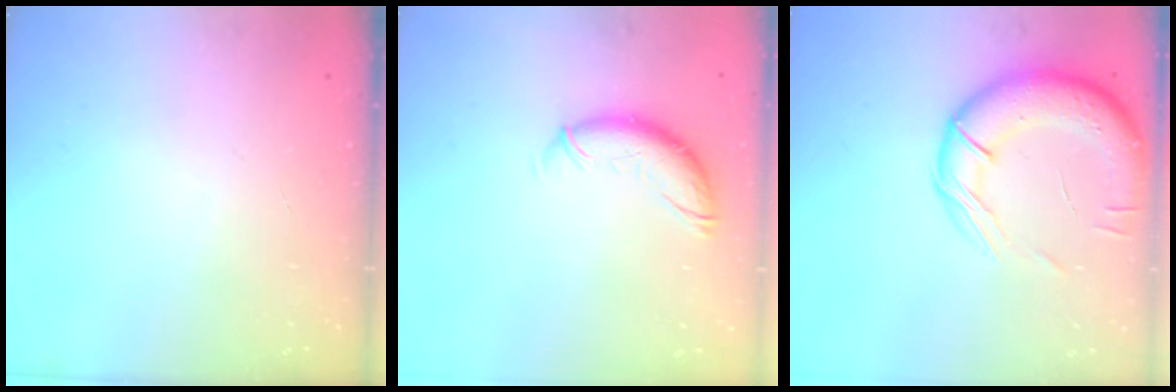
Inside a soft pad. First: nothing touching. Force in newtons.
{"total": 10.8, "press": 10.6, "slide": 1.8}
{"total": 17.3, "press": 16.9, "slide": 3.5}